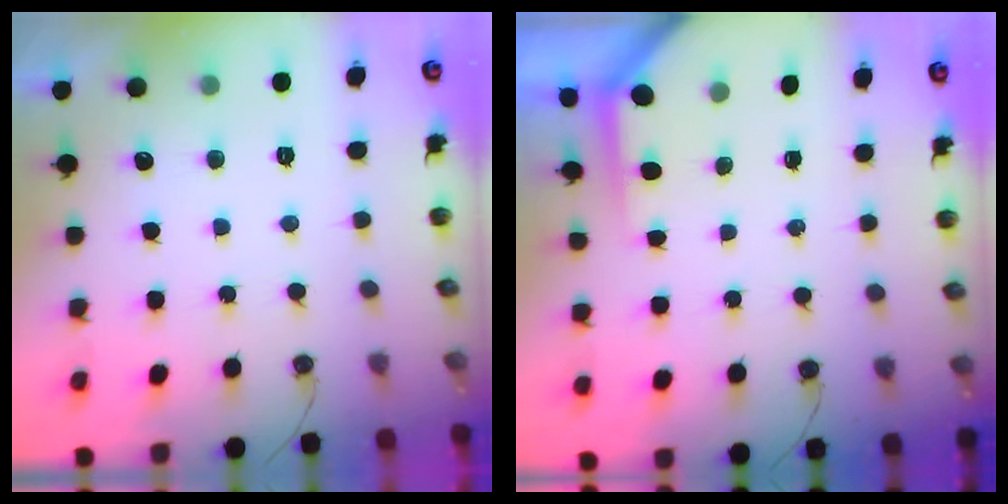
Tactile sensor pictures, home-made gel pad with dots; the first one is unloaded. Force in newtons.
{"total": 3.1, "press": 3.0, "slide": 0.3}